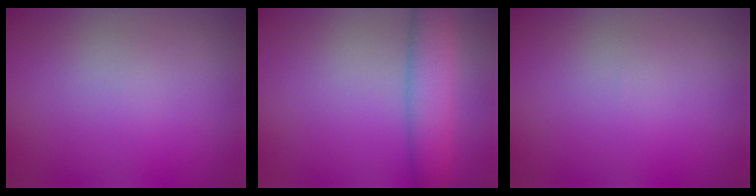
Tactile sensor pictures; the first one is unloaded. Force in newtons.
{"total": 4.6, "press": 4.6, "slide": 0.1}
{"total": 0.0}